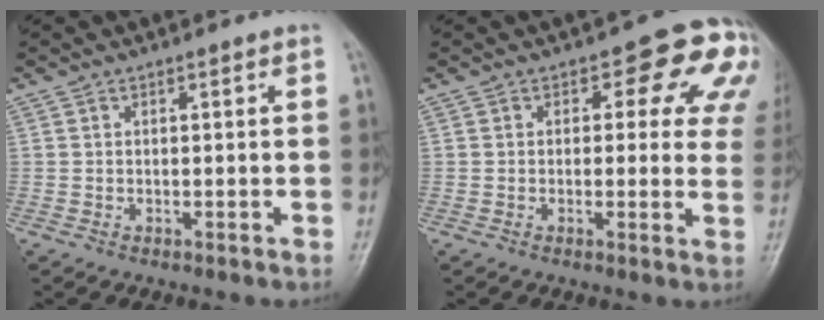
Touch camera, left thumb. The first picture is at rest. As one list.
[{"total": 11.1, "force": [4.0, 5.9, 8.5], "torque": [-0.039, -0.008, 0.030]}]